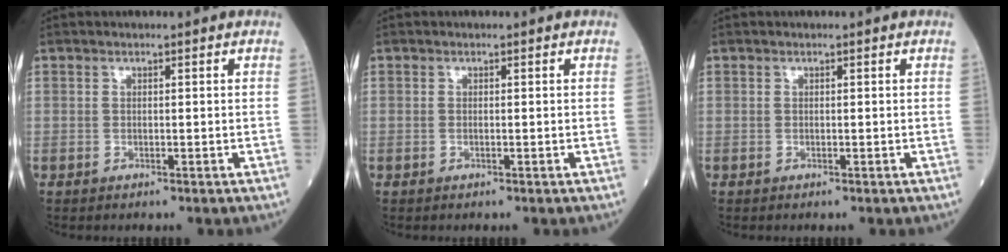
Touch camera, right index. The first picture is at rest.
{"total": 0.0}
{"total": 0.0}